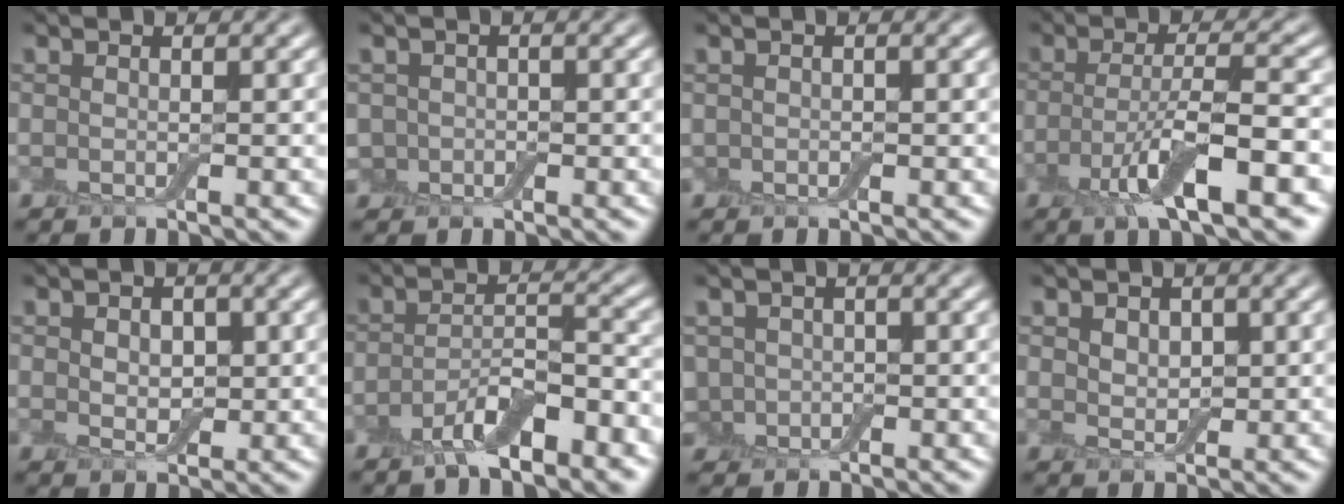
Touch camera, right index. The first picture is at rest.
{"total": 1.4, "force": [-0.3, 1.3, 0.3], "torque": [-0.001, -0.002, -0.010]}
{"total": 0.5, "force": [0.0, 0.5, 0.2], "torque": [-0.002, -0.002, -0.002]}
{"total": 6.7, "force": [-2.7, 1.3, 6.0], "torque": [-0.114, 0.001, -0.051]}
{"total": 2.8, "force": [0.3, 1.9, 2.1], "torque": [-0.034, -0.001, 0.004]}
{"total": 5.5, "force": [-3.3, 1.7, 4.1], "torque": [-0.074, 0.001, -0.060]}
{"total": 2.4, "force": [-0.3, 2.2, 1.0], "torque": [-0.014, -0.002, -0.009]}
{"total": 1.9, "force": [0.7, 1.4, 1.2], "torque": [-0.022, -0.001, 0.012]}